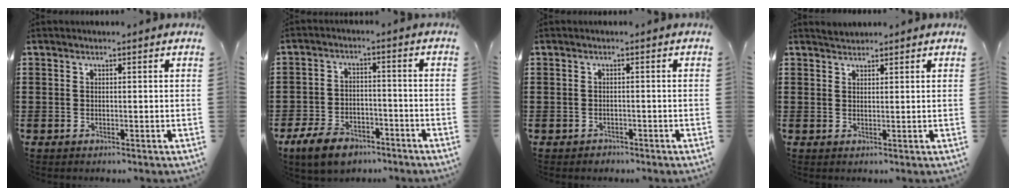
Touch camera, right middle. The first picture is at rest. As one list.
[{"total": 6.9, "force": [-5.5, 2.6, 3.2], "torque": [-0.070, 0.007, -0.105]}, {"total": 0.8, "force": [-0.8, 0.2, -0.1], "torque": [-0.001, -0.001, -0.018]}, {"total": 1.5, "force": [1.5, 0.3, -0.1], "torque": [-0.004, 0.004, 0.030]}]